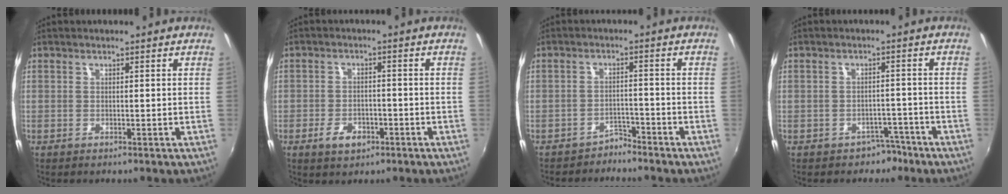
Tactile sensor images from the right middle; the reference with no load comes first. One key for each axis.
{"total": 4.8, "fx": -2.6, "fy": 2.9, "fz": 2.8, "tx": -0.066, "ty": -0.003, "tz": -0.043}
{"total": 3.1, "fx": -2.9, "fy": 1.0, "fz": 0.0, "tx": -0.002, "ty": 0.003, "tz": -0.048}
{"total": 3.5, "fx": -2.5, "fy": 2.4, "fz": 0.3, "tx": -0.005, "ty": 0.014, "tz": -0.030}